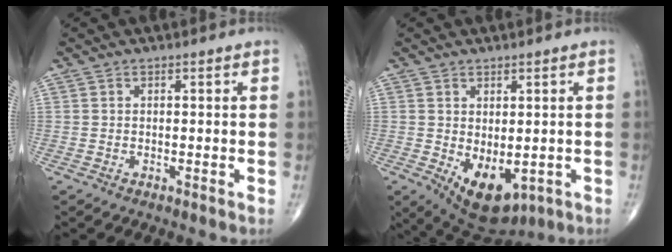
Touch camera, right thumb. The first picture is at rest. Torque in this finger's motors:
{"motor_torque": [-0.31, 1.10, 0.49, 0.38, 0.30]}